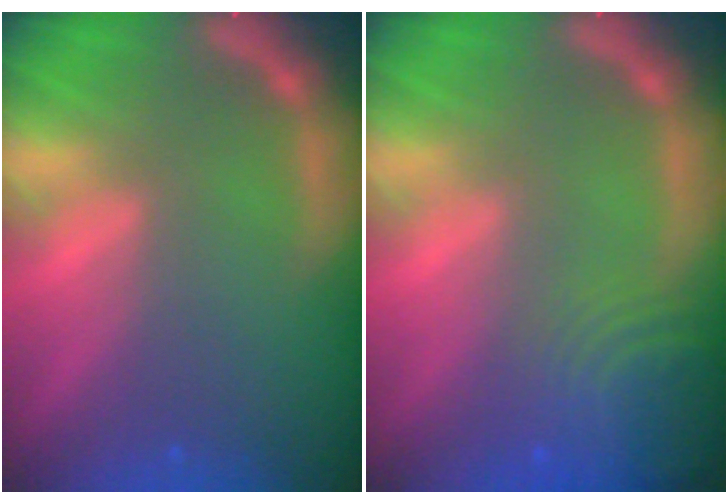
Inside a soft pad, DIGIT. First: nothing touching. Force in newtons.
{"total": 8.0}